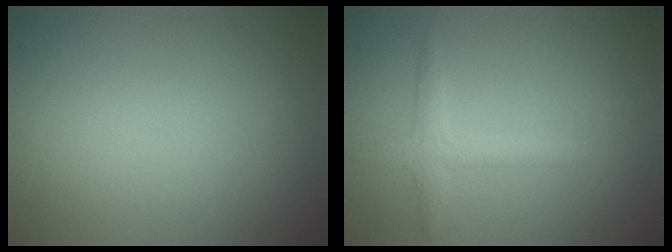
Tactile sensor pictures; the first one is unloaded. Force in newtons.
{"total": 2.0, "press": 2.0, "slide": 0.1}